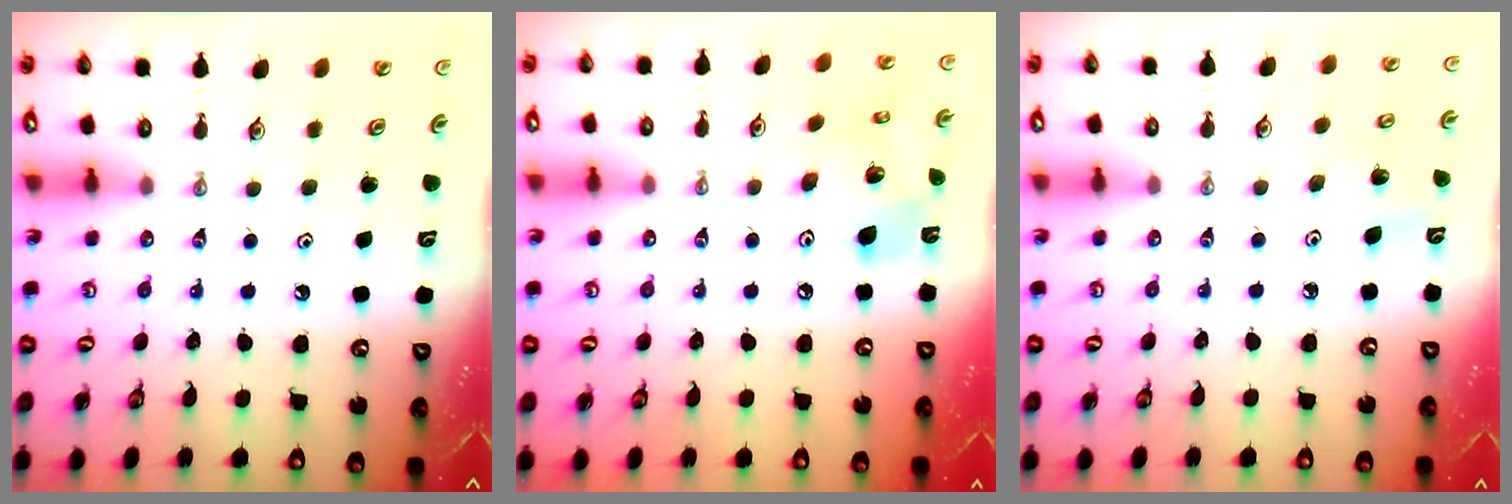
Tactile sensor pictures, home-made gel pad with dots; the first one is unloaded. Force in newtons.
{"total": 14.3, "press": 14.2, "slide": 1.7}
{"total": 3.8, "press": 3.8, "slide": 0.3}